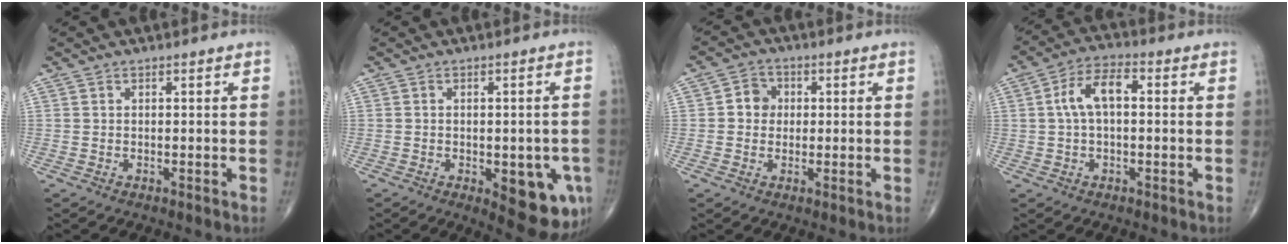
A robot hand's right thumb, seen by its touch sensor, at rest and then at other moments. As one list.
[{"total": 11.1, "force": [-3.7, 4.7, 9.3], "torque": [-0.087, -0.002, -0.034]}, {"total": 4.2, "force": [0.3, 3.8, 1.8], "torque": [-0.008, 0.008, -0.003]}, {"total": 7.4, "force": [0.7, 3.8, 6.4], "torque": [-0.122, 0.025, 0.004]}]